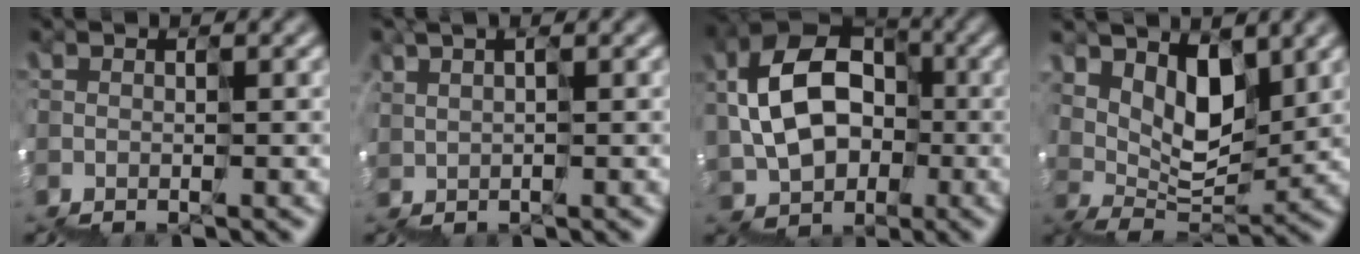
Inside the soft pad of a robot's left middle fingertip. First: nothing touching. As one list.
[{"total": 2.6, "force": [1.1, 1.1, 2.1], "torque": [-0.004, 0.022, 0.022]}, {"total": 8.1, "force": [0.9, 6.4, 5.0], "torque": [-0.098, 0.038, 0.013]}, {"total": 3.7, "force": [2.7, 2.1, 1.4], "torque": [-0.025, 0.005, 0.058]}]